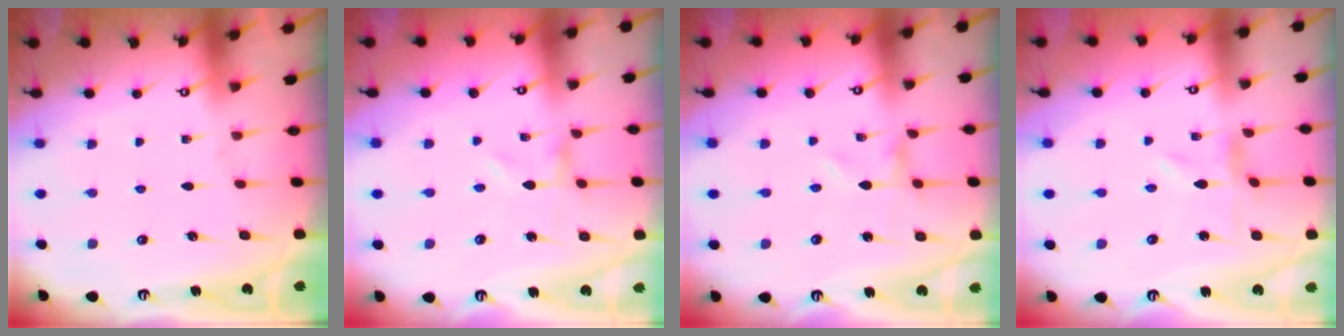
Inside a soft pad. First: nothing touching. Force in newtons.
{"total": 0.0}
{"total": 0.0}
{"total": 0.0}